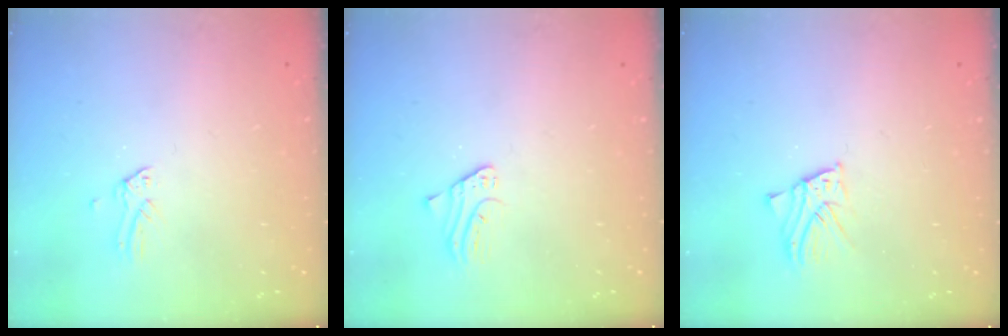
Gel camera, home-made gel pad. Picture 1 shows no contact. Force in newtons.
{"total": 1.7, "press": 1.7, "slide": 0.3}
{"total": 3.3, "press": 3.3, "slide": 0.1}